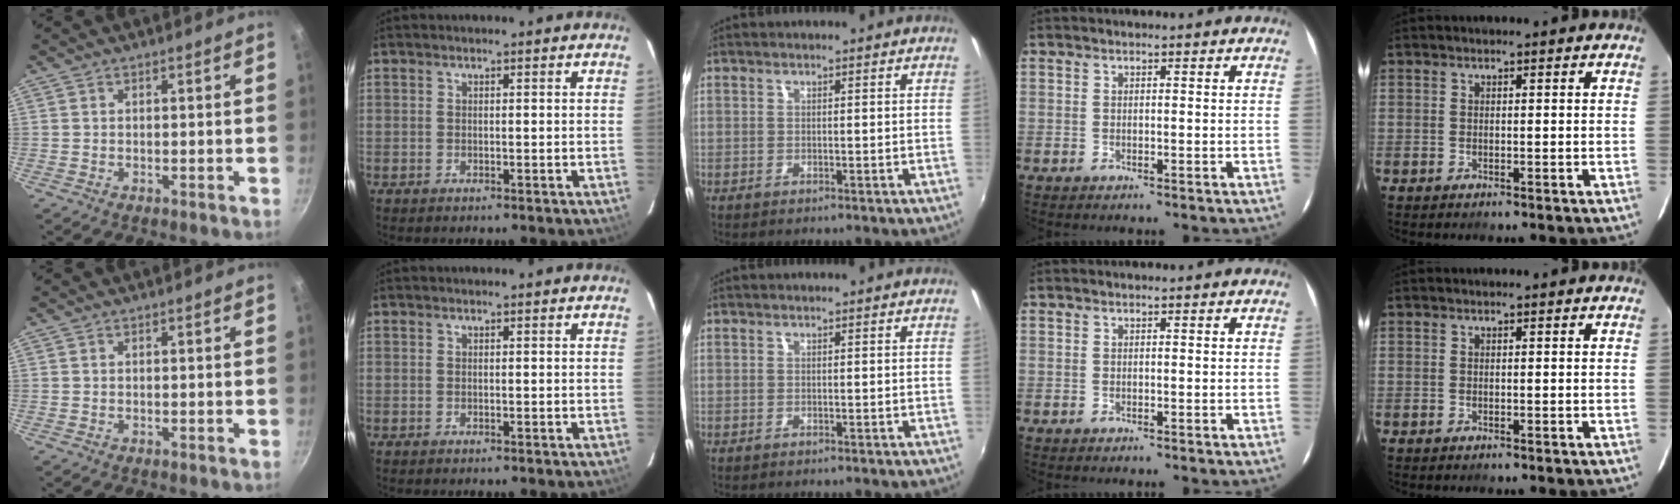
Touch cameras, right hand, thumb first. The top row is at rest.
{}